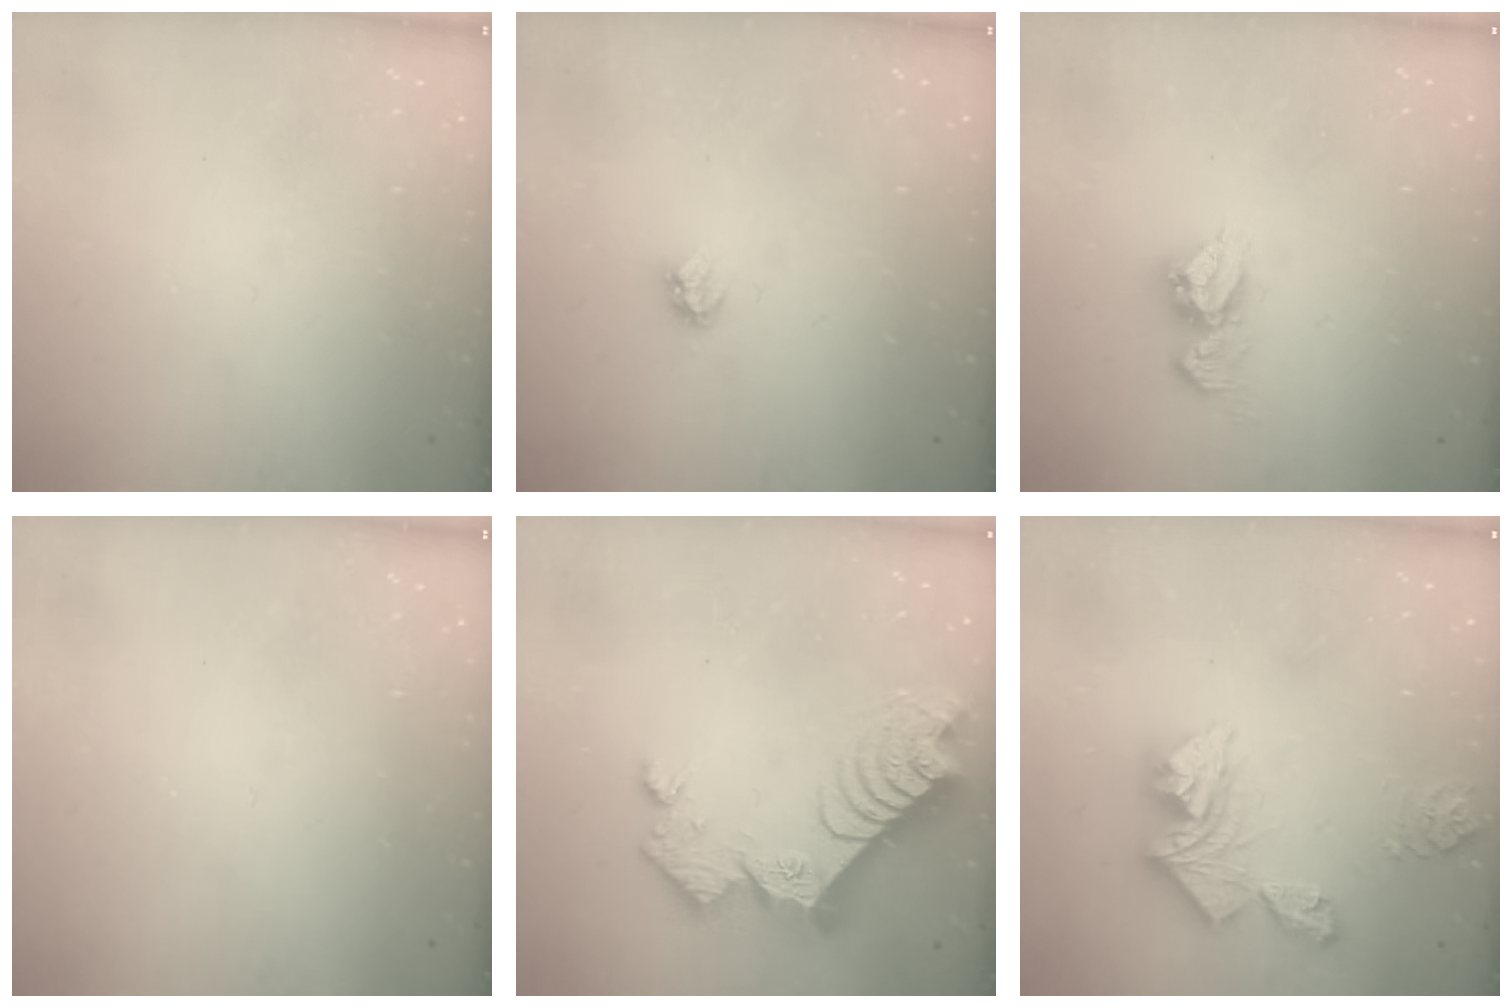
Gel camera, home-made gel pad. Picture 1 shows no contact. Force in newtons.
{"total": 2.9, "press": 2.9, "slide": 0.4}
{"total": 8.6, "press": 8.5, "slide": 0.7}
{"total": 0.0}
{"total": 11.9, "press": 11.9, "slide": 1.1}
{"total": 16.6, "press": 16.5, "slide": 1.9}